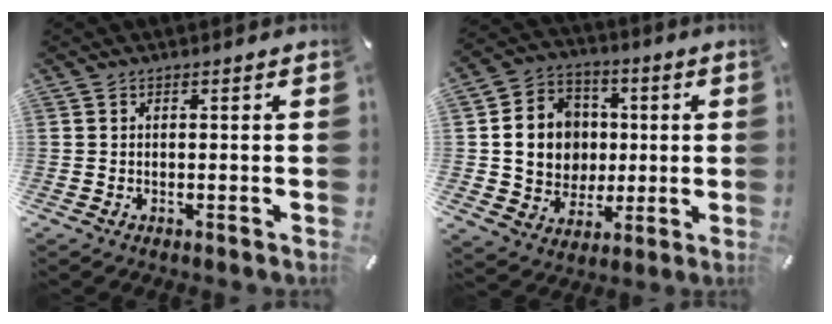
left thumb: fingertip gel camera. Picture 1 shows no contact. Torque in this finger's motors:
{"motor_torque": [2.03, 2.02, 0.78, 0.21, 0.14]}